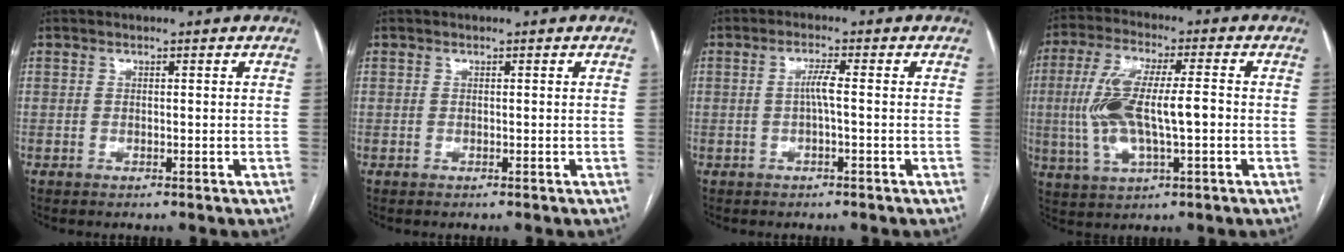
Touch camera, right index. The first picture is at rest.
{"total": 0.0}
{"total": 2.3, "force": [-0.2, 0.0, 2.3], "torque": [-0.044, 0.003, -0.003]}
{"total": 12.3, "force": [-1.0, 3.6, 11.8], "torque": [-0.246, 0.013, -0.012]}